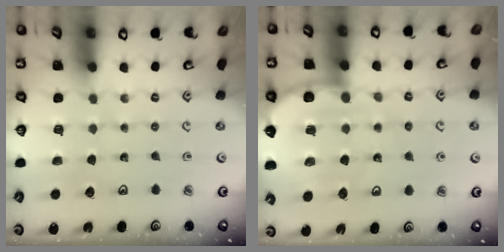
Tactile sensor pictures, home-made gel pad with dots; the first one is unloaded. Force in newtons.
{"total": 9.3, "press": 9.1, "slide": 2.1}